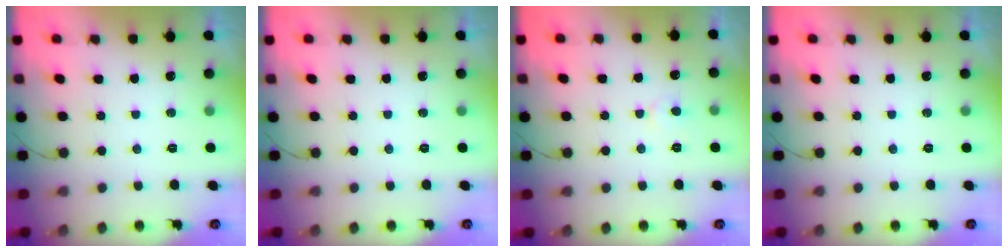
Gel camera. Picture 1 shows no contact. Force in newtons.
{"total": 0.0}
{"total": 4.4, "press": 4.4, "slide": 0.3}
{"total": 0.0}